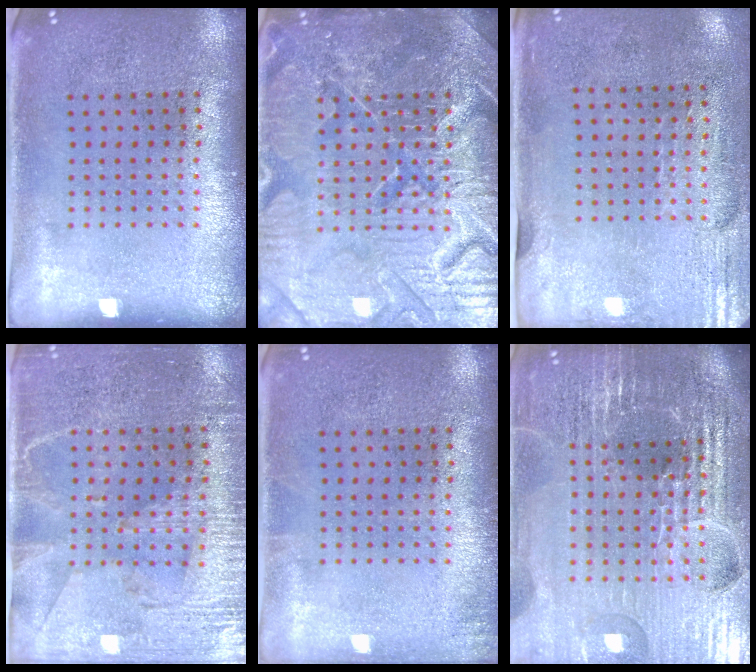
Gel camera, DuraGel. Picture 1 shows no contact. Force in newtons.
{"total": 7.8, "press": 7.7, "slide": 0.9}
{"total": 3.0, "press": 2.5, "slide": 1.6}
{"total": 3.3, "press": 3.0, "slide": 1.5}
{"total": 0.8, "press": 0.8, "slide": 0.1}
{"total": 6.8, "press": 5.9, "slide": 3.2}